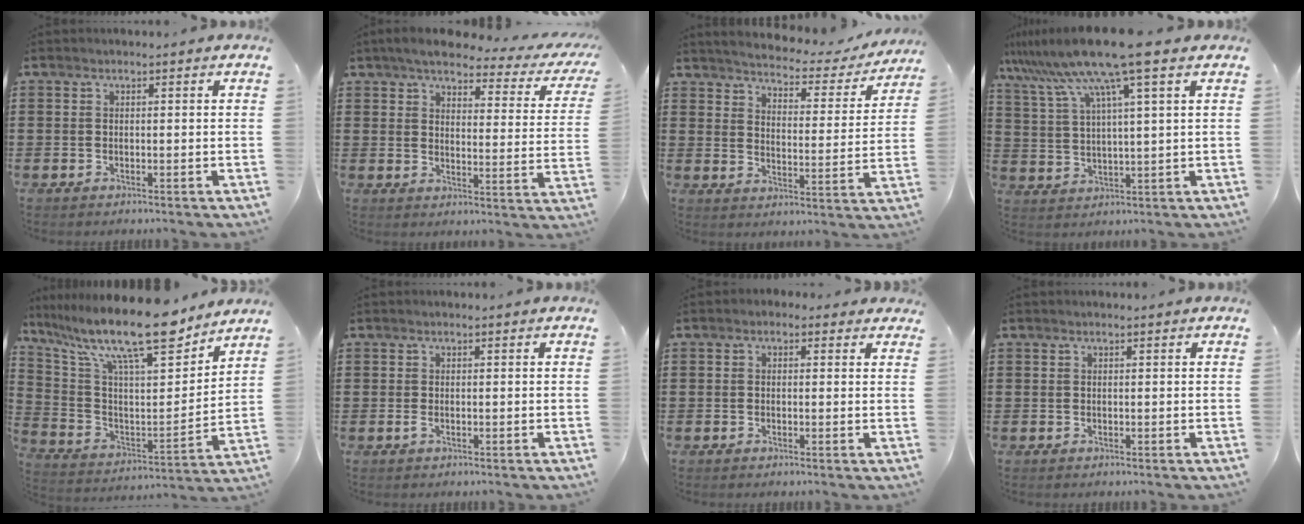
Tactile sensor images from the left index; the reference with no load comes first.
{"total": 4.9, "force": [4.1, 1.0, 2.5], "torque": [-0.061, -0.020, 0.064]}
{"total": 3.3, "force": [3.2, 0.2, 0.9], "torque": [-0.039, -0.029, 0.046]}
{"total": 11.5, "force": [8.1, 0.0, 8.2], "torque": [-0.190, -0.027, 0.136]}
{"total": 15.9, "force": [12.5, 3.2, 9.4], "torque": [-0.201, -0.079, 0.210]}
{"total": 0.8, "force": [-0.1, 0.2, 0.8], "torque": [-0.015, -0.003, -0.001]}
{"total": 1.1, "force": [0.1, 1.0, 0.5], "torque": [-0.013, 0.005, -0.001]}
{"total": 0.0}